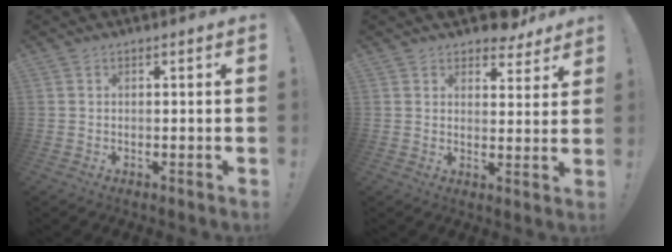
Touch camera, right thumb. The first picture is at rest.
{"total": 7.7, "force": [7.1, 2.3, 1.9], "torque": [-0.017, -0.057, 0.128]}